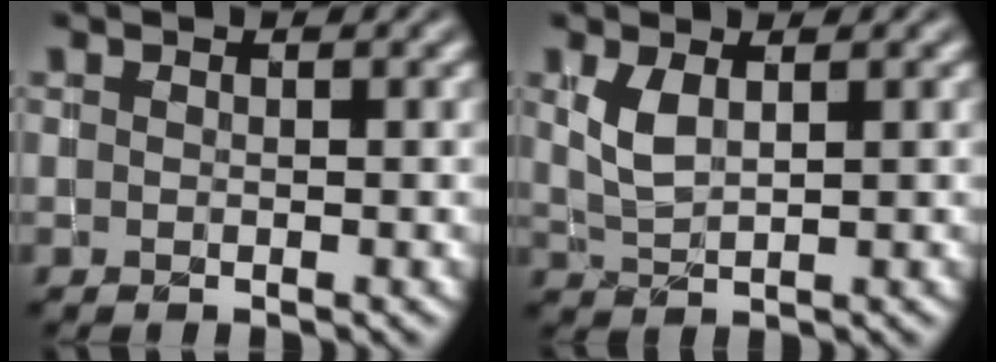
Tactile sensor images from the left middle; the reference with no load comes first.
{"total": 2.3, "force": [0.7, 1.0, 1.9], "torque": [-0.049, -0.001, 0.020]}